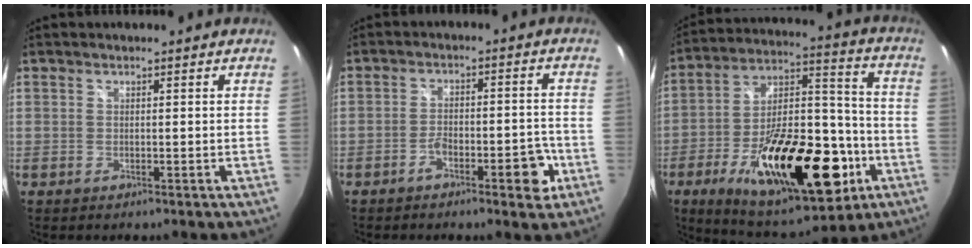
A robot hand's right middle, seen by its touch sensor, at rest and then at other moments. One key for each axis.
{"total": 6.6, "fx": -3.7, "fy": 2.2, "fz": 5.0, "tx": -0.083, "ty": -0.001, "tz": -0.053}
{"total": 28.6, "fx": -11.6, "fy": 12.6, "fz": 22.9, "tx": -0.386, "ty": 0.005, "tz": -0.164}